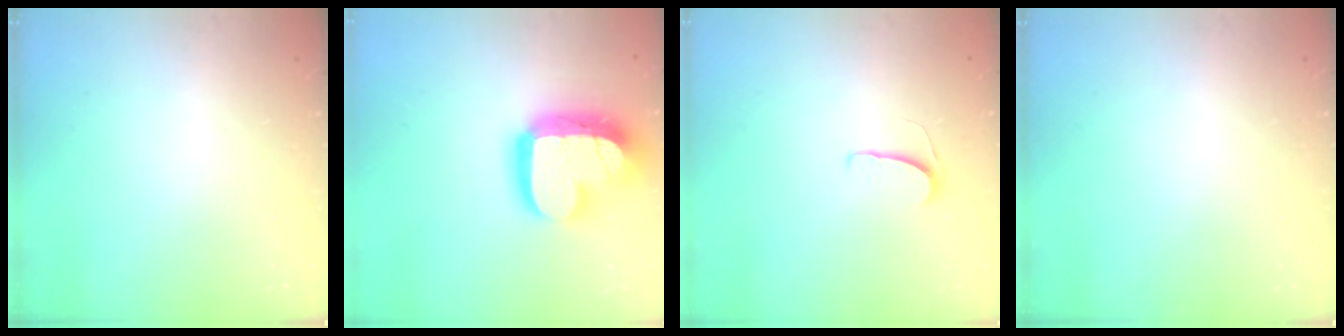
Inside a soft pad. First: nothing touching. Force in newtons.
{"total": 21.4, "press": 21.3, "slide": 1.7}
{"total": 5.4, "press": 5.4, "slide": 0.4}
{"total": 0.0}